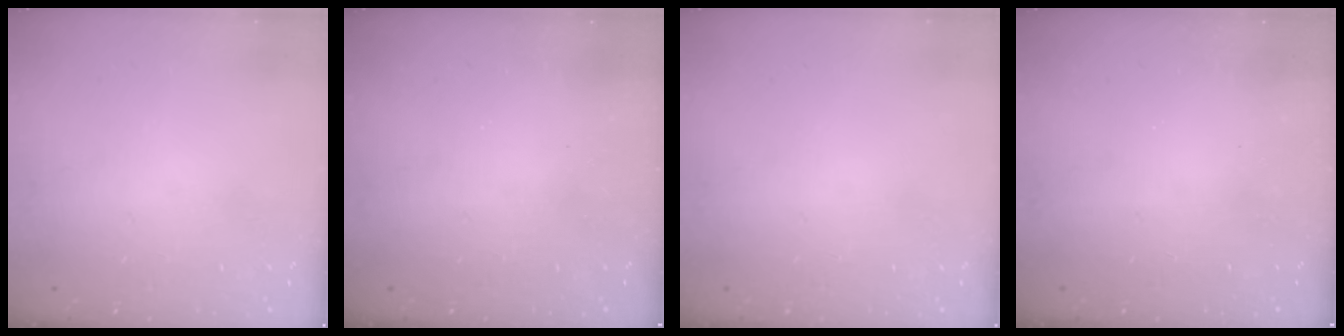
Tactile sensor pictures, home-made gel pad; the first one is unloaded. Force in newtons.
{"total": 2.2, "press": 2.1, "slide": 0.7}
{"total": 0.0}
{"total": 2.3, "press": 2.2, "slide": 0.8}